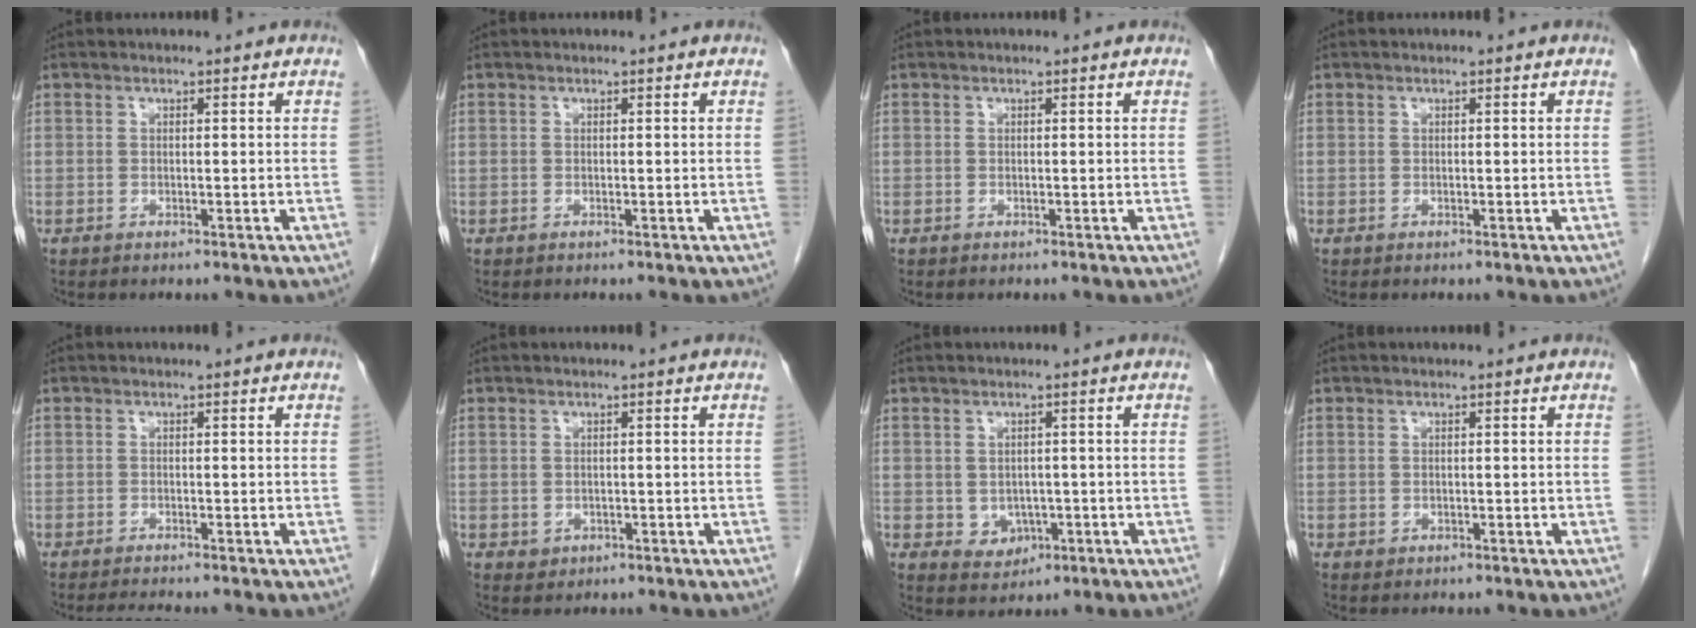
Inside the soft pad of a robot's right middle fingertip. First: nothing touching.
{"total": 0.0}
{"total": 0.0}
{"total": 0.0}
{"total": 1.9, "force": [-1.7, -0.4, 0.7], "torque": [-0.020, -0.009, -0.029]}
{"total": 1.1, "force": [-0.2, 1.0, 0.4], "torque": [-0.012, 0.000, 0.004]}
{"total": 3.3, "force": [-0.6, 2.7, 1.8], "torque": [-0.025, -0.001, 0.003]}
{"total": 0.0}